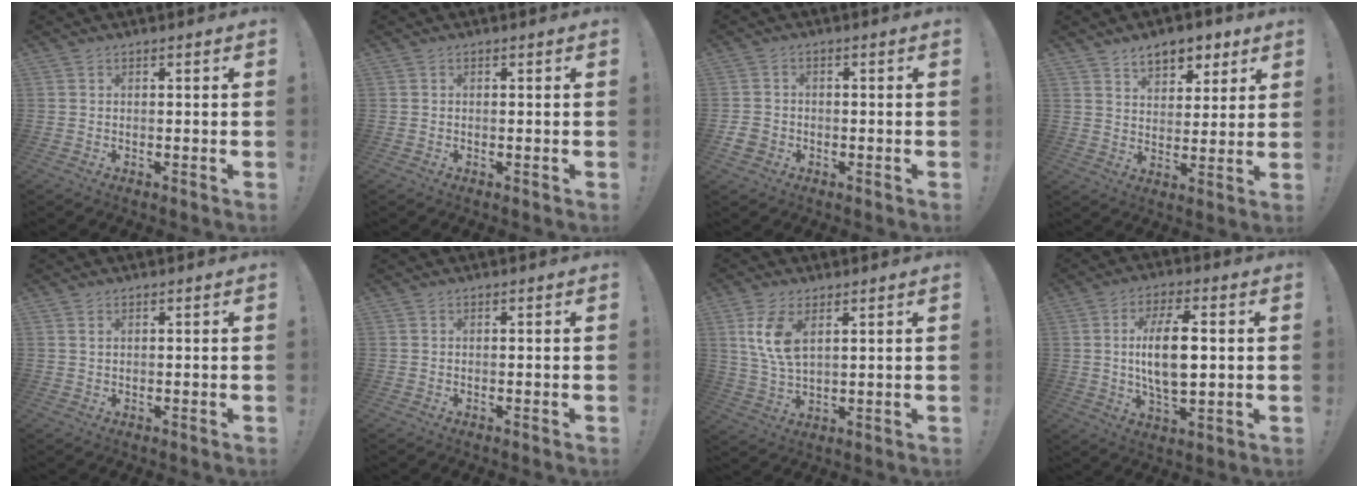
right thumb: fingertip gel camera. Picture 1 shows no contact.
{"total": 0.0}
{"total": 3.8, "force": [-1.6, 3.0, 1.7], "torque": [-0.046, 0.006, -0.027]}
{"total": 9.3, "force": [6.1, 5.6, 4.2], "torque": [-0.056, -0.030, 0.112]}
{"total": 1.0, "force": [0.6, 0.5, 0.7], "torque": [-0.013, 0.001, 0.011]}
{"total": 0.0}
{"total": 9.2, "force": [4.0, 4.7, 6.8], "torque": [-0.140, -0.015, 0.069]}
{"total": 13.2, "force": [1.1, 5.7, 11.8], "torque": [-0.227, -0.003, 0.012]}